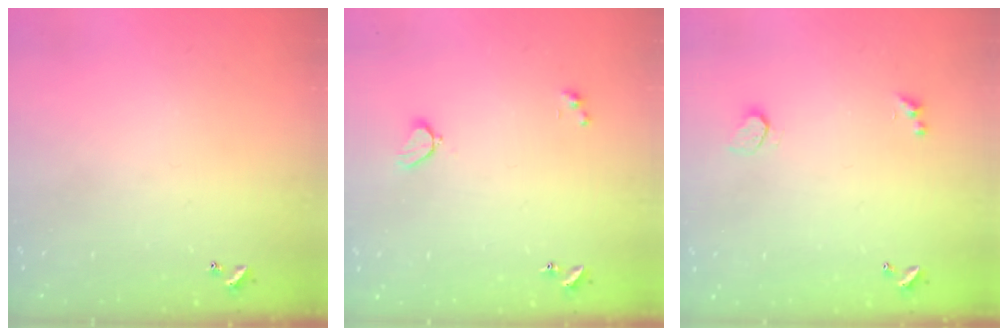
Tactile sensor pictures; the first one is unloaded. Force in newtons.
{"total": 2.0, "press": 1.9, "slide": 0.6}
{"total": 0.9, "press": 0.8, "slide": 0.4}